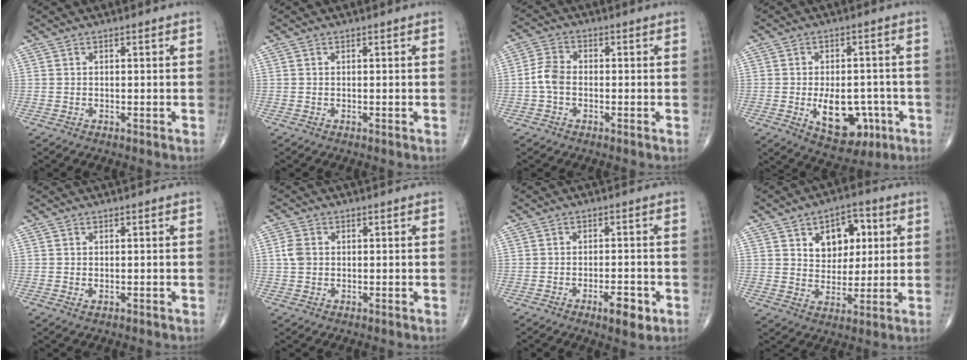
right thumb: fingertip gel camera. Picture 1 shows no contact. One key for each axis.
{"total": 0.0}
{"total": 4.4, "fx": -0.9, "fy": 2.9, "fz": 3.1, "tx": -0.066, "ty": 0.014, "tz": -0.026}
{"total": 11.6, "fx": -3.4, "fy": 6.9, "fz": 8.7, "tx": -0.097, "ty": 0.013, "tz": -0.034}
{"total": 0.7, "fx": -0.1, "fy": 0.4, "fz": 0.6, "tx": -0.008, "ty": -0.002, "tz": -0.001}
{"total": 3.0, "fx": 0.2, "fy": 2.4, "fz": 1.8, "tx": -0.036, "ty": 0.005, "tz": 0.002}
{"total": 5.3, "fx": -2.4, "fy": 1.8, "fz": 4.3, "tx": -0.056, "ty": 0.006, "tz": -0.033}
{"total": 10.6, "fx": 3.5, "fy": 7.3, "fz": 6.8, "tx": -0.054, "ty": -0.009, "tz": 0.056}